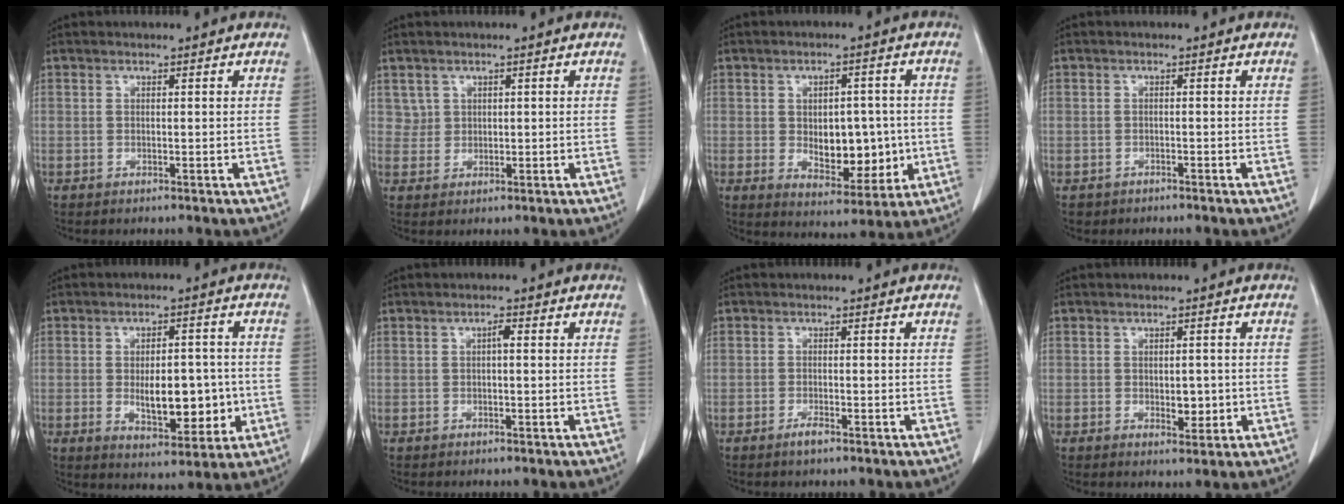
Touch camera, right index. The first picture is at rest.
{"total": 2.0, "force": [1.1, 1.7, -0.1], "torque": [0.017, 0.003, 0.013]}
{"total": 9.3, "force": [-0.6, 5.3, 7.7], "torque": [-0.103, 0.002, 0.004]}
{"total": 1.6, "force": [-1.1, 1.1, 0.0], "torque": [-0.012, 0.003, -0.017]}
{"total": 9.7, "force": [-1.1, 4.4, 8.6], "torque": [-0.127, 0.000, -0.007]}
{"total": 1.1, "force": [0.1, 0.2, 1.1], "torque": [-0.018, 0.004, 0.001]}
{"total": 1.6, "force": [-1.1, 0.5, 1.0], "torque": [-0.018, 0.000, -0.018]}
{"total": 3.1, "force": [-0.4, 1.7, 2.5], "torque": [-0.034, -0.002, 0.002]}